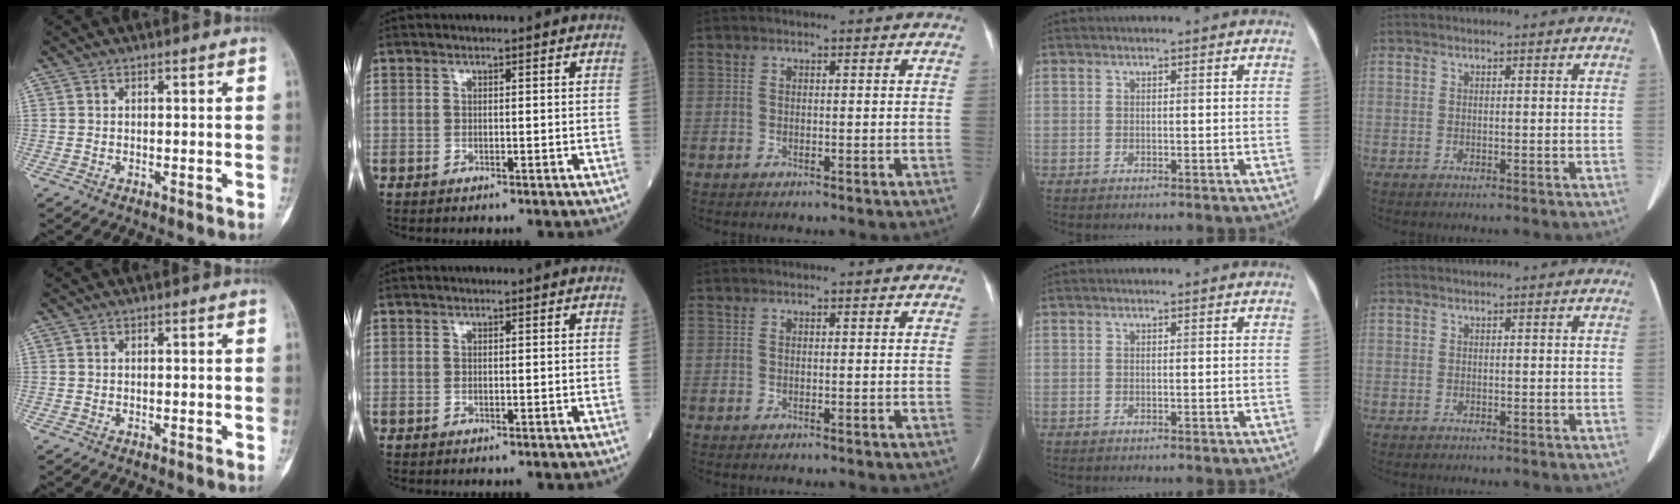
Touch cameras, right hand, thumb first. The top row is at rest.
{}